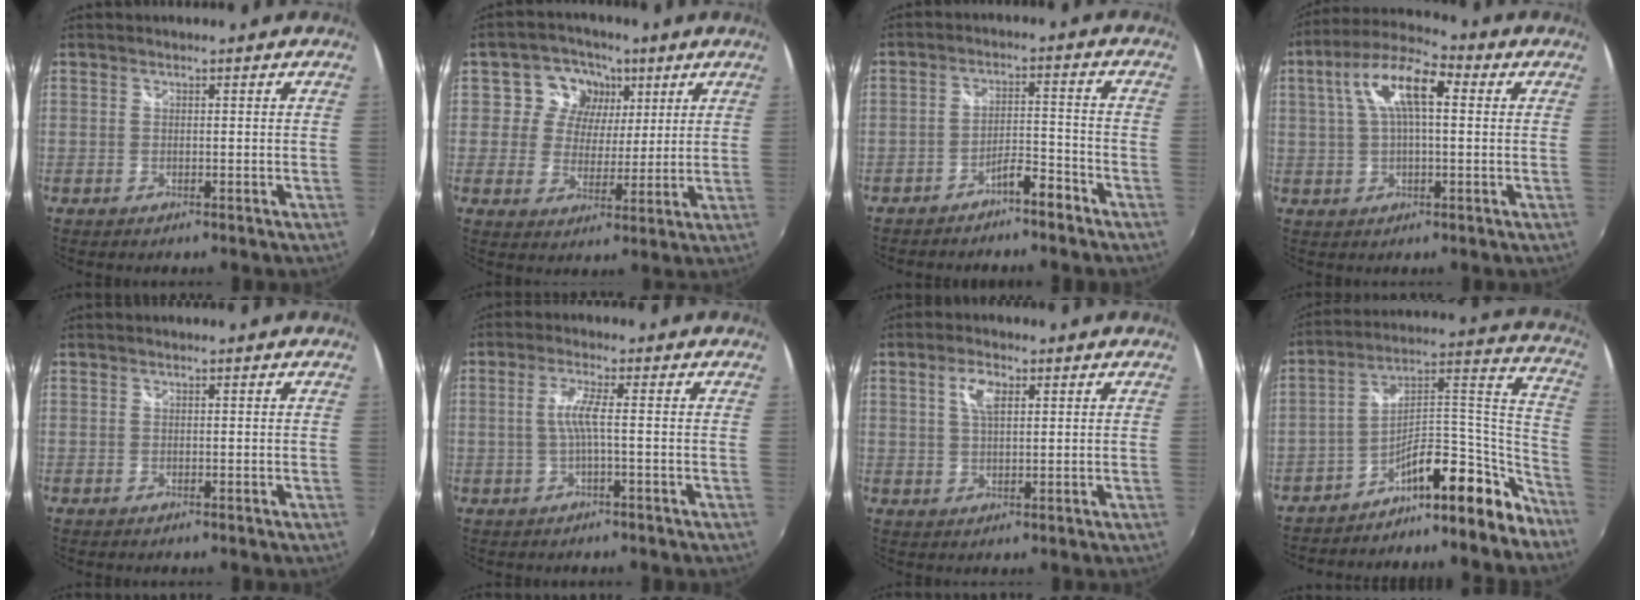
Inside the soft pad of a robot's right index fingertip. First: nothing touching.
{"total": 8.6, "force": [3.2, 7.5, 2.4], "torque": [-0.041, 0.004, 0.046]}
{"total": 4.7, "force": [-4.0, 0.8, 2.2], "torque": [-0.046, 0.008, -0.065]}
{"total": 11.1, "force": [2.7, 4.1, 10.0], "torque": [-0.188, 0.029, 0.042]}
{"total": 0.0}
{"total": 3.6, "force": [-0.6, -0.5, 3.5], "torque": [-0.075, 0.001, -0.008]}
{"total": 4.4, "force": [1.7, 1.9, 3.5], "torque": [-0.065, 0.007, 0.032]}
{"total": 16.0, "force": [-14.3, 3.8, 6.1], "torque": [-0.059, 0.070, -0.227]}